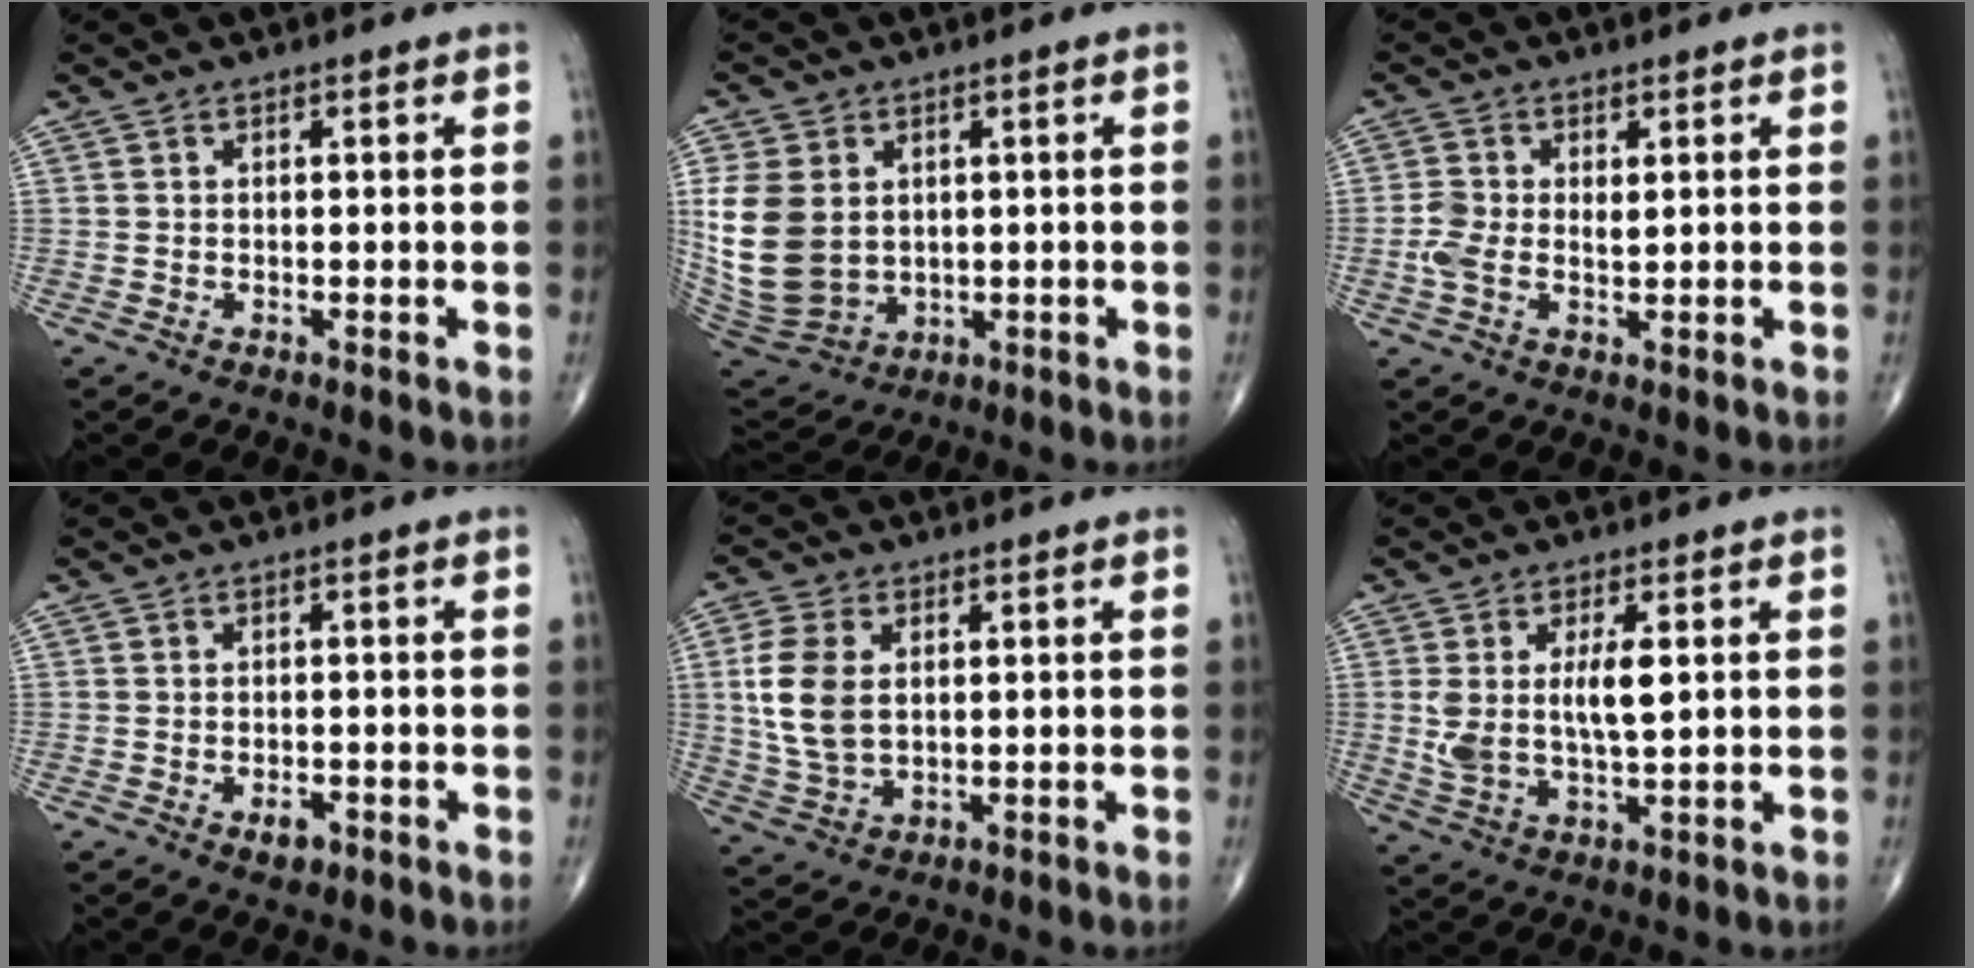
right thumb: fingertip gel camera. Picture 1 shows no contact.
{"total": 14.3, "force": [1.8, 10.9, 9.1], "torque": [-0.181, -0.014, 0.056]}
{"total": 4.6, "force": [0.2, 2.8, 3.6], "torque": [-0.081, 0.006, 0.003]}
{"total": 2.3, "force": [-1.2, 1.3, 1.4], "torque": [-0.016, 0.002, -0.015]}
{"total": 9.8, "force": [1.5, 6.2, 7.5], "torque": [-0.159, -0.005, 0.034]}
{"total": 8.2, "force": [1.5, 3.0, 7.5], "torque": [-0.150, -0.010, 0.035]}